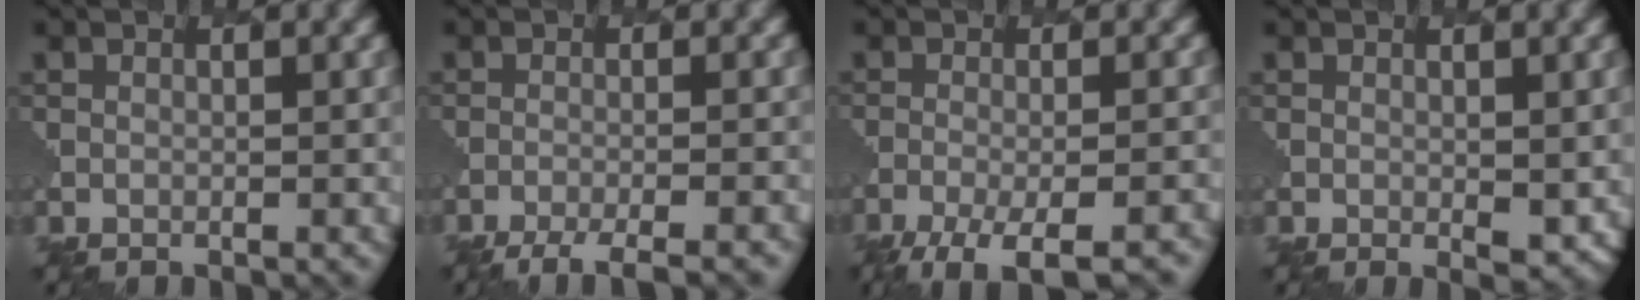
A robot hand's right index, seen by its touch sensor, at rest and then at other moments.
{"total": 4.6, "force": [-3.7, 0.8, 2.6], "torque": [-0.034, -0.007, -0.066]}
{"total": 7.4, "force": [-5.1, 2.0, 5.0], "torque": [-0.073, -0.015, -0.080]}
{"total": 1.8, "force": [0.3, 0.8, 1.6], "torque": [-0.020, -0.007, 0.009]}